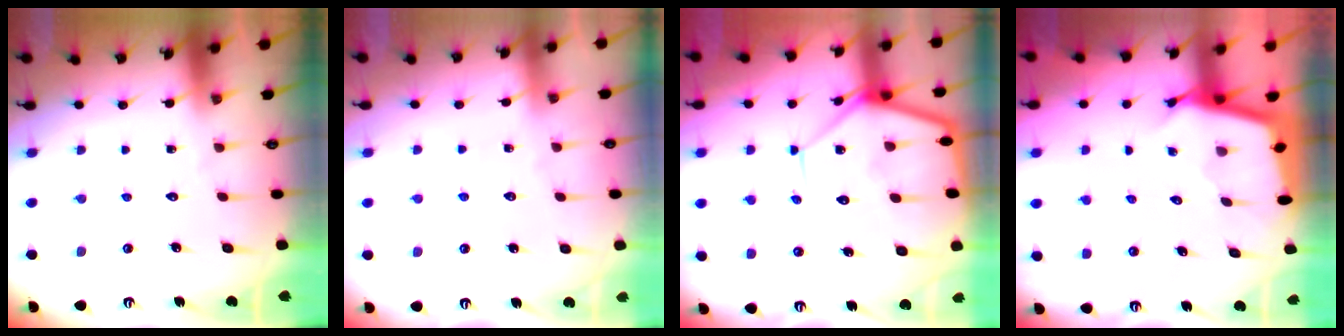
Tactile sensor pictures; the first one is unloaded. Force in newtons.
{"total": 2.7, "press": 2.6, "slide": 0.3}
{"total": 15.3, "press": 15.3, "slide": 1.3}
{"total": 2.7, "press": 2.7, "slide": 0.1}